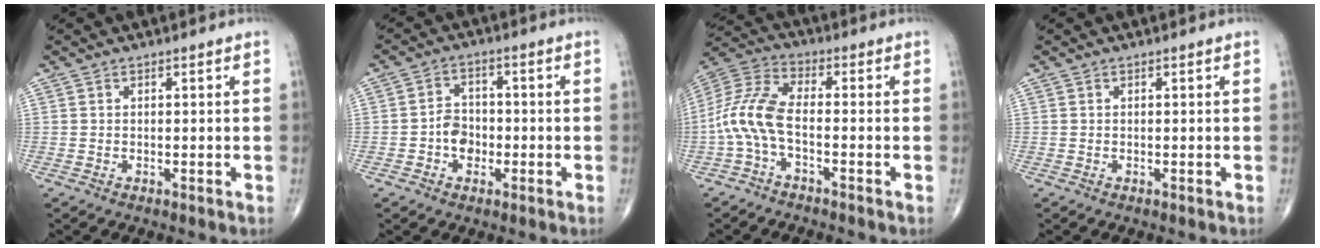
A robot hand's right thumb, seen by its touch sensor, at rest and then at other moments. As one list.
[{"total": 4.9, "force": [-1.4, 4.0, 2.6], "torque": [-0.019, 0.017, -0.032]}, {"total": 9.6, "force": [-2.5, 4.0, 8.4], "torque": [-0.189, 0.034, -0.062]}, {"total": 0.0}]